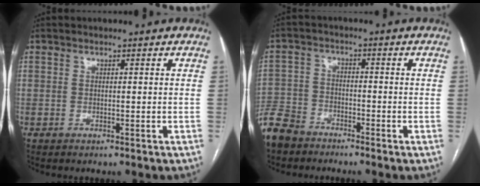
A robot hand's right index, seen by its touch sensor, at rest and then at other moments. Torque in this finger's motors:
{"motor_torque": [0.29, -0.21, -0.39, -0.21]}